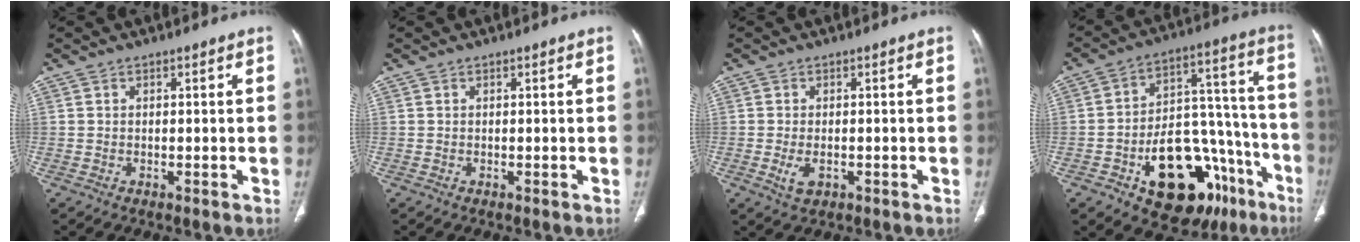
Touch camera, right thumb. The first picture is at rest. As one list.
[{"total": 0.0}, {"total": 3.1, "force": [-0.9, 1.8, 2.4], "torque": [-0.046, -0.002, -0.011]}, {"total": 24.3, "force": [-11.8, 13.8, 16.2], "torque": [-0.179, 0.092, -0.163]}]